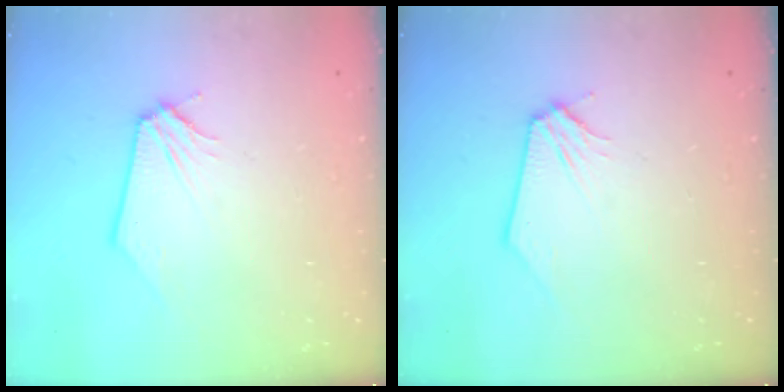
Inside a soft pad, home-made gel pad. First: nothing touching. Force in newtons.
{"total": 0.0}